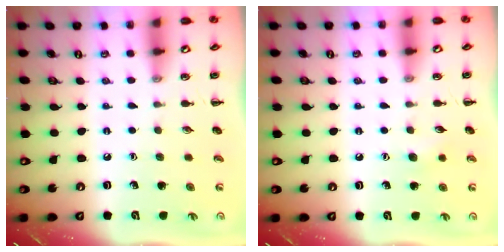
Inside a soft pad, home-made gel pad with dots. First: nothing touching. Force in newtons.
{"total": 4.8, "press": 4.7, "slide": 1.2}